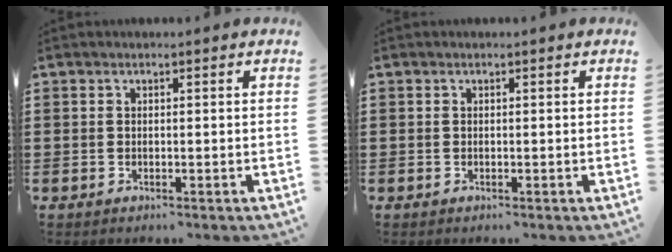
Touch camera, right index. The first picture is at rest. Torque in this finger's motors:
{"motor_torque": [-0.41, 0.85, 0.00, 0.00]}